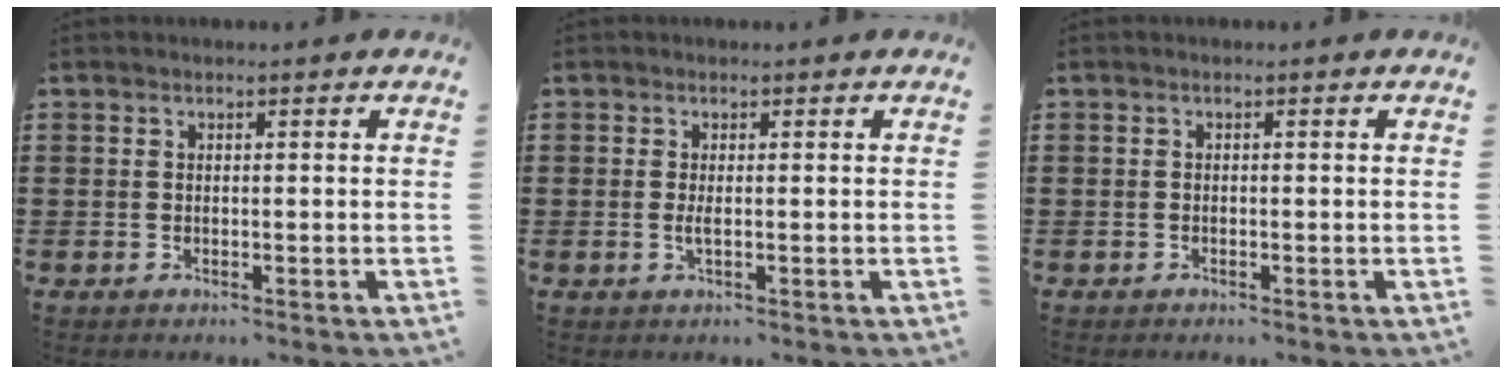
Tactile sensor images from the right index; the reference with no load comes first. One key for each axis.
{"total": 1.2, "fx": -0.1, "fy": 0.1, "fz": 1.2, "tx": -0.024, "ty": -0.006, "tz": -0.001}
{"total": 0.5, "fx": -0.5, "fy": 0.0, "fz": 0.1, "tx": -0.004, "ty": -0.002, "tz": -0.010}